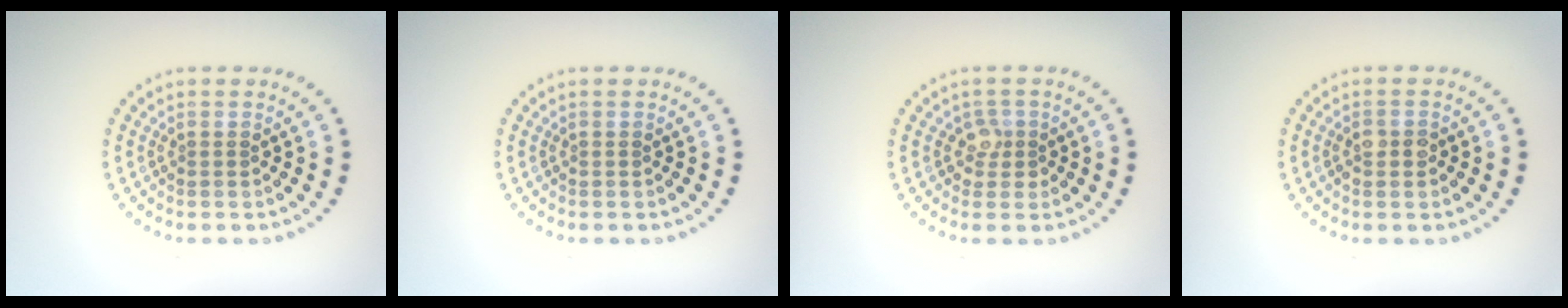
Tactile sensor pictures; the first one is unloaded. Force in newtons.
{"total": 0.0}
{"total": 1.7, "press": 1.4, "slide": 0.9}
{"total": 1.6, "press": 1.6, "slide": 0.3}